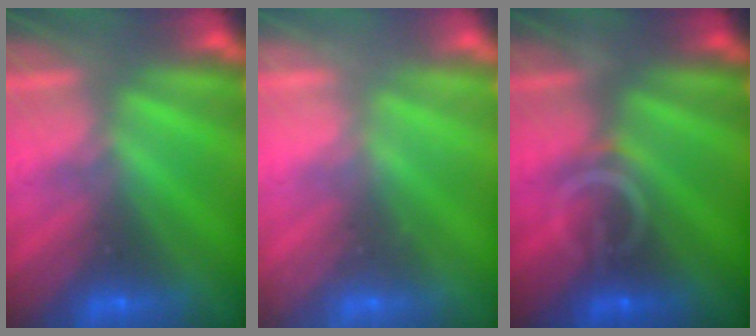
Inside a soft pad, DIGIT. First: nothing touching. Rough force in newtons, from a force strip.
{"total": 2.3}
{"total": 3.4}